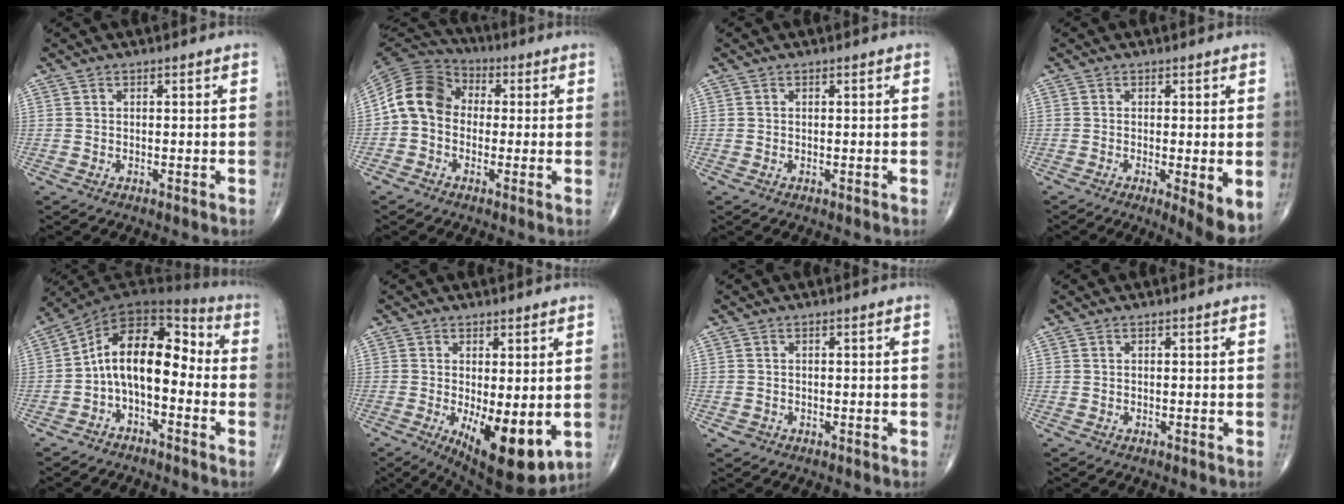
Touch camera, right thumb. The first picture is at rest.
{"total": 10.7, "force": [-0.3, 8.6, 6.3], "torque": [-0.108, 0.033, -0.023]}
{"total": 0.0}
{"total": 5.8, "force": [-1.1, 1.3, 5.6], "torque": [-0.086, -0.019, -0.019]}
{"total": 12.8, "force": [-2.1, 7.3, 10.3], "torque": [-0.143, 0.071, -0.050]}
{"total": 12.3, "force": [-2.6, 4.7, 11.0], "torque": [-0.155, -0.028, -0.022]}
{"total": 0.9, "force": [-0.4, 0.8, 0.1], "torque": [0.000, 0.004, -0.006]}
{"total": 0.0}